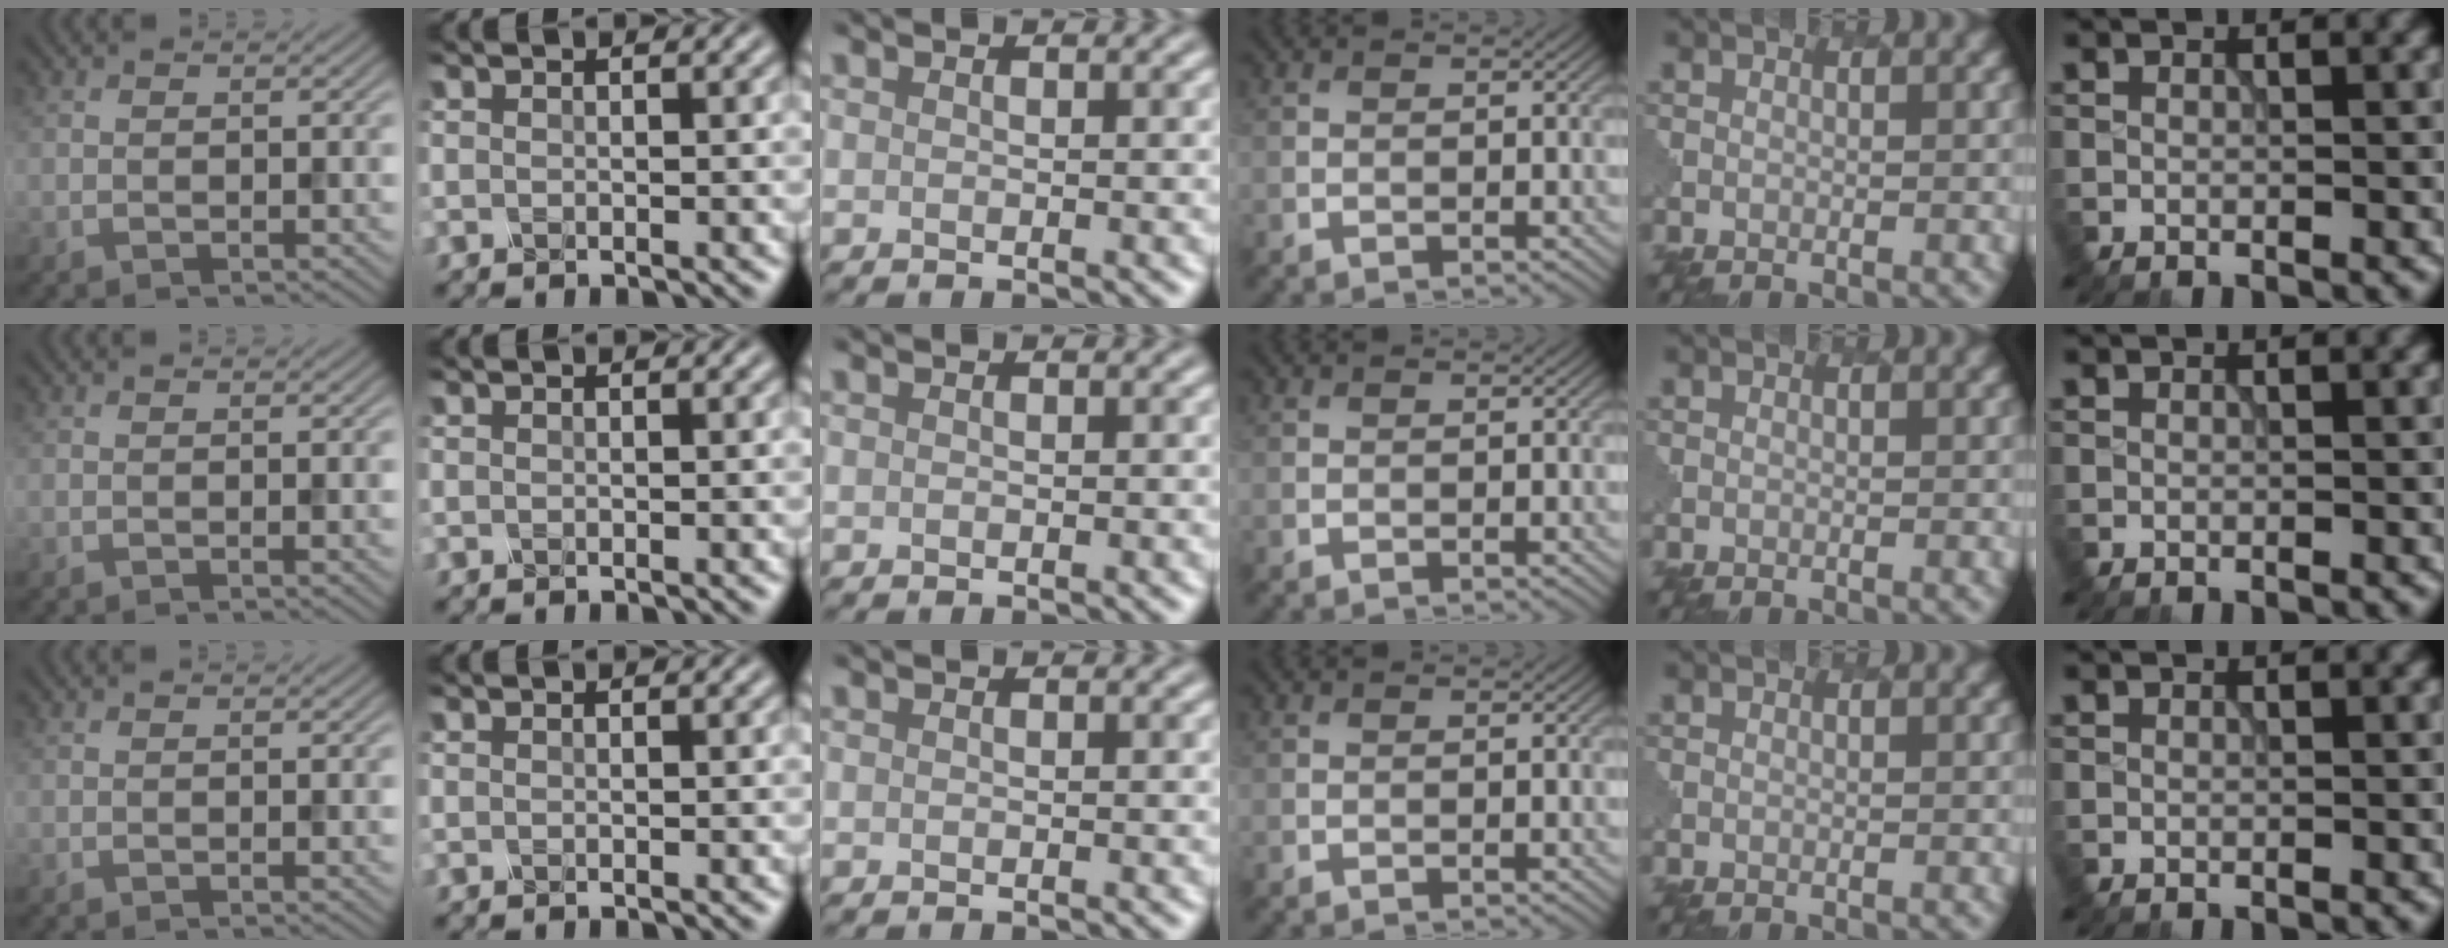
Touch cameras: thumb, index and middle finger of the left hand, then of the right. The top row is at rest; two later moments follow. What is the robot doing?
{"motion": "dispense", "object": "spray bottle"}